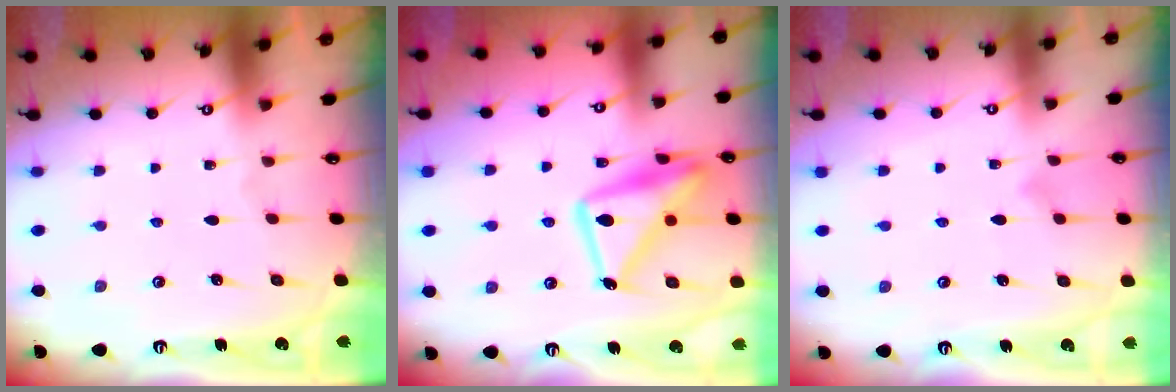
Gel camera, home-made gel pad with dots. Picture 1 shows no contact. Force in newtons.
{"total": 16.7, "press": 16.6, "slide": 1.3}
{"total": 7.7, "press": 7.7, "slide": 0.4}